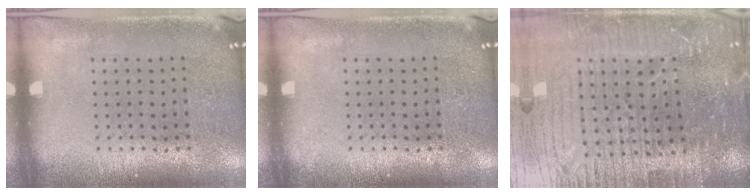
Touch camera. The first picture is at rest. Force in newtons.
{"total": 0.0}
{"total": 6.6, "press": 5.8, "slide": 3.1}